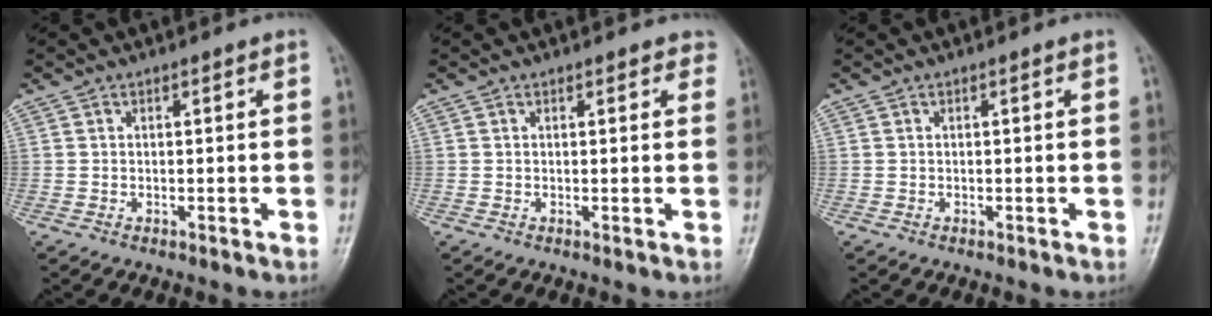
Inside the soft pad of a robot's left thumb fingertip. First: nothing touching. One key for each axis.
{"total": 2.2, "fx": 1.7, "fy": 1.1, "fz": 0.7, "tx": 0.018, "ty": -0.002, "tz": 0.010}
{"total": 0.0}